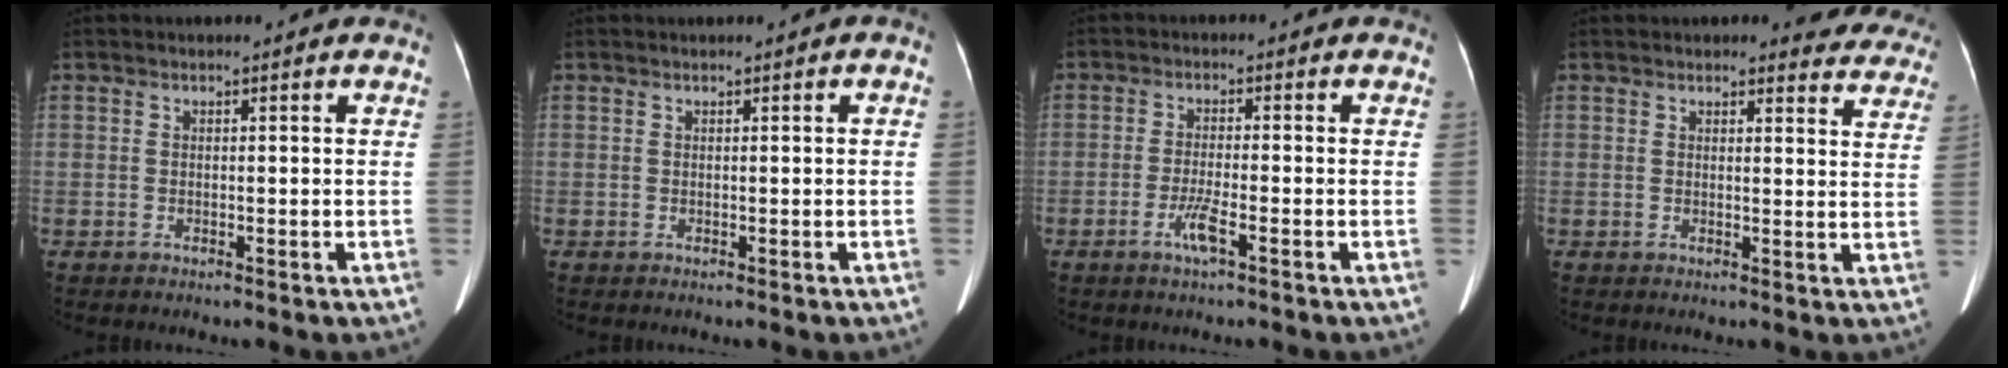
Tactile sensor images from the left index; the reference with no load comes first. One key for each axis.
{"total": 0.0}
{"total": 3.3, "fx": -1.8, "fy": 0.1, "fz": 2.7, "tx": -0.059, "ty": -0.005, "tz": -0.036}
{"total": 7.3, "fx": 7.0, "fy": 2.1, "fz": 1.1, "tx": 0.025, "ty": -0.020, "tz": 0.048}